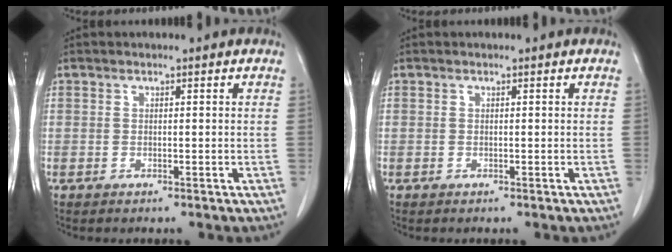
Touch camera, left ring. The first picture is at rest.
{"total": 0.0}